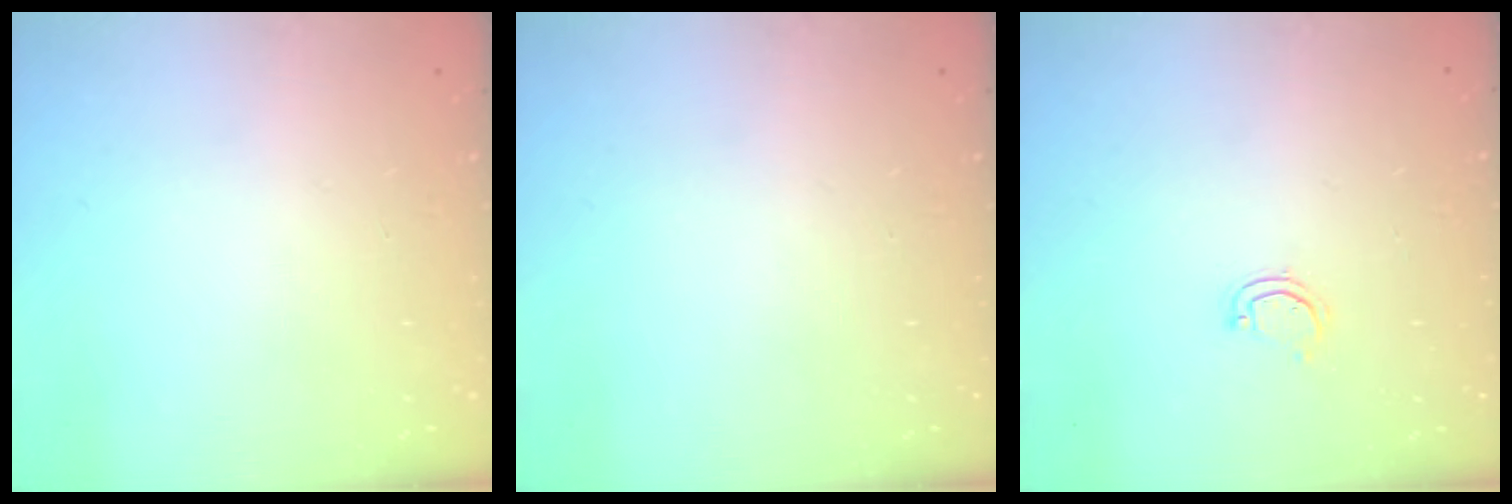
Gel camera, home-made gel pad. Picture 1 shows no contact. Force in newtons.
{"total": 0.0}
{"total": 3.1, "press": 3.1, "slide": 0.2}